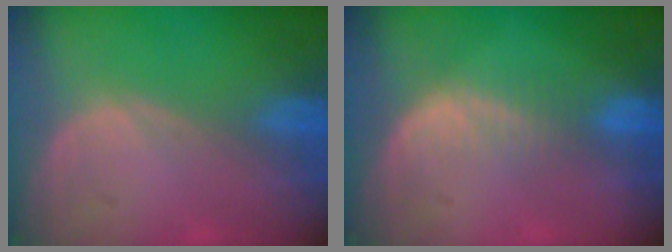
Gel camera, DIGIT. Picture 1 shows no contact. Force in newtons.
{"total": 3.1, "press": 2.6, "slide": 1.7}